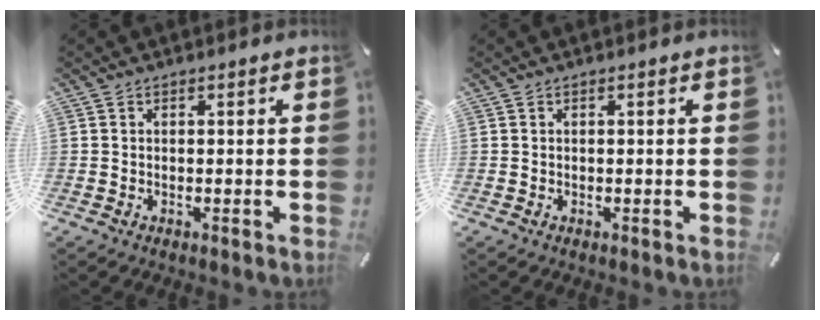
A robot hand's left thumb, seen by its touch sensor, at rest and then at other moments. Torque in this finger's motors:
{"motor_torque": [0.00, 0.00, 0.00, 0.00, 0.00]}